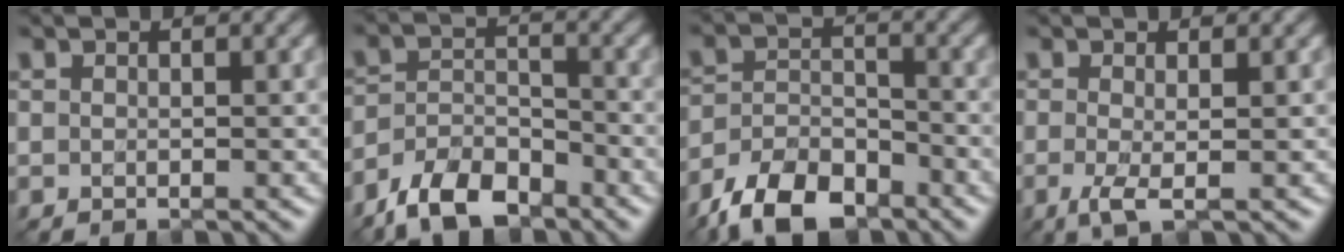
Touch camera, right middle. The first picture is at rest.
{"total": 6.3, "force": [-5.0, 2.7, 2.7], "torque": [-0.048, 0.001, -0.101]}
{"total": 7.4, "force": [-5.6, 3.4, 3.3], "torque": [-0.059, 0.003, -0.112]}
{"total": 2.0, "force": [-0.5, 0.4, 1.9], "torque": [-0.045, -0.004, -0.012]}